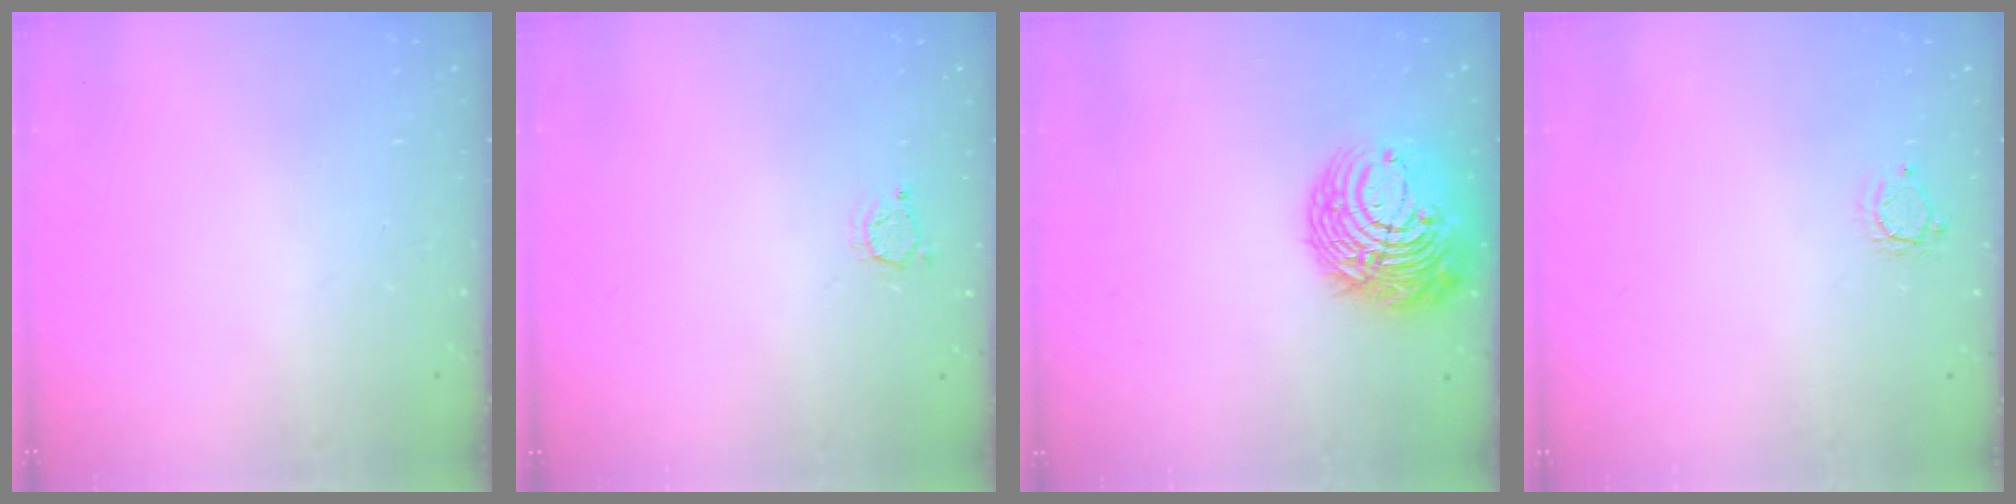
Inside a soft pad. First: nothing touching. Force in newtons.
{"total": 2.5, "press": 2.5, "slide": 0.3}
{"total": 16.5, "press": 16.4, "slide": 1.6}
{"total": 3.5, "press": 3.5, "slide": 0.3}